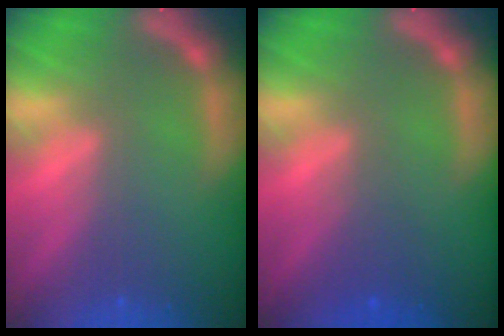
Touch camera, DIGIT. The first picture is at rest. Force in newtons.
{"total": 1.9}